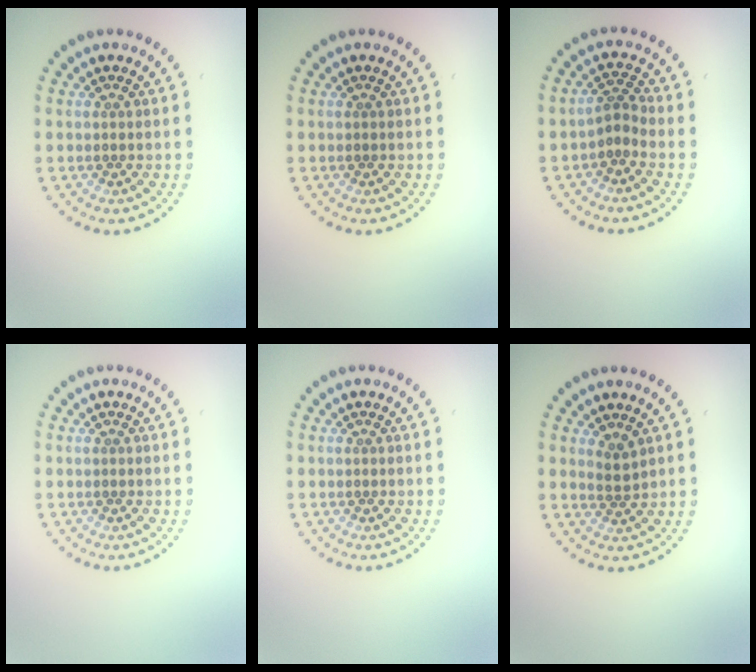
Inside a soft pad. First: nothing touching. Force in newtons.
{"total": 0.0}
{"total": 1.9, "press": 1.2, "slide": 1.4}
{"total": 0.0}
{"total": 0.0}
{"total": 1.3, "press": 1.1, "slide": 0.7}